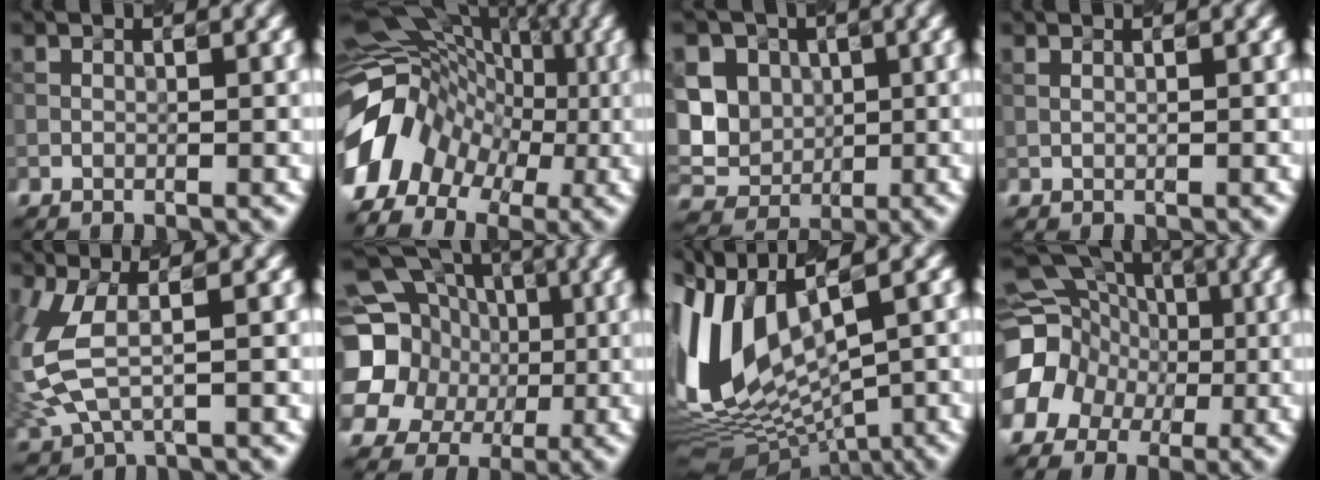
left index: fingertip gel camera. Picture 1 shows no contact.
{"total": 10.0, "force": [-3.5, 7.7, 5.3], "torque": [-0.095, 0.012, -0.070]}
{"total": 8.5, "force": [0.8, 7.3, 4.2], "torque": [-0.077, 0.019, -0.002]}
{"total": 0.7, "force": [0.4, 0.4, 0.5], "torque": [-0.002, -0.007, 0.004]}
{"total": 5.7, "force": [-0.4, 2.8, 4.9], "torque": [-0.135, -0.007, 0.000]}
{"total": 19.8, "force": [1.6, 18.1, 7.9], "torque": [-0.172, 0.004, -0.008]}
{"total": 12.7, "force": [0.3, 7.1, 10.5], "torque": [-0.236, -0.005, 0.032]}
{"total": 15.4, "force": [-2.8, 14.2, 5.1], "torque": [-0.135, -0.003, -0.070]}